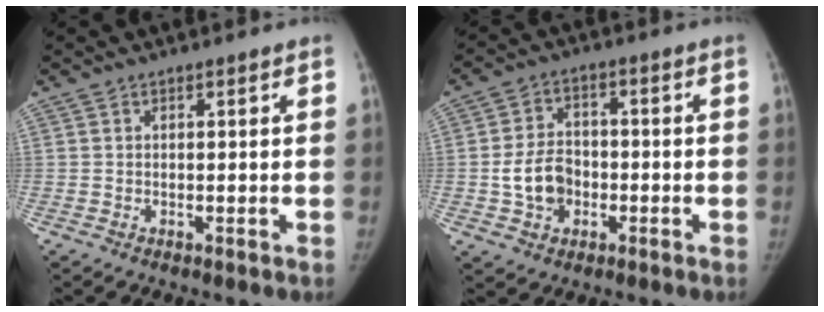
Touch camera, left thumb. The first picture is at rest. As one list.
[{"total": 8.0, "force": [-1.9, 6.2, 4.7], "torque": [-0.063, 0.018, -0.035]}]